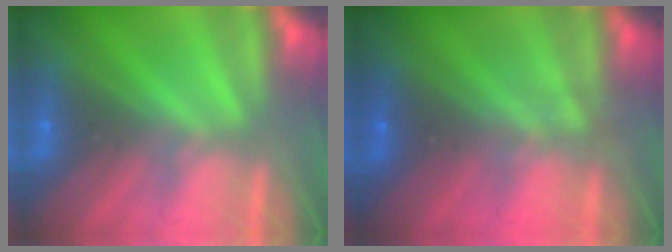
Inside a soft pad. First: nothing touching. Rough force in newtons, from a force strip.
{"total": 1.2}